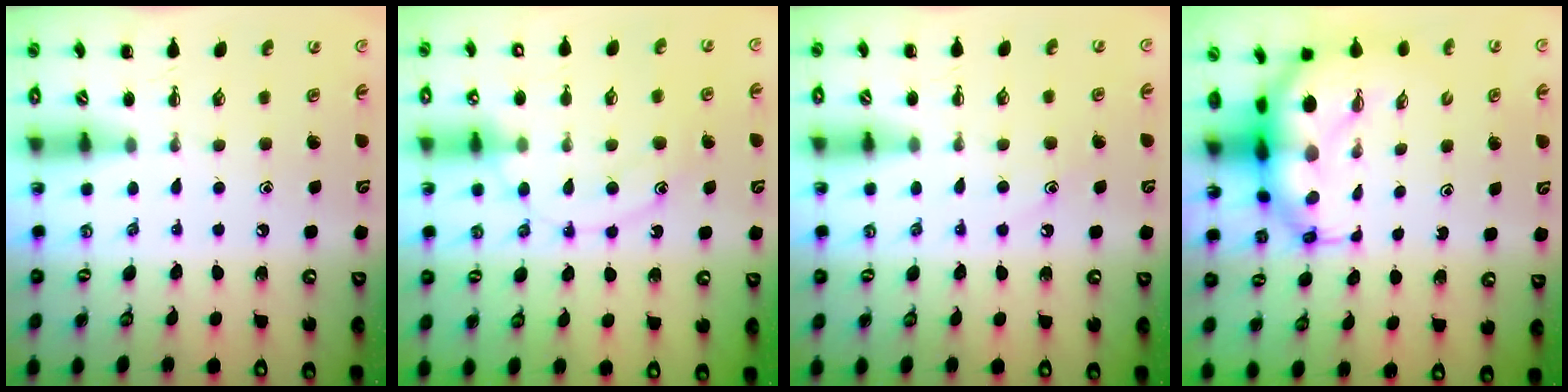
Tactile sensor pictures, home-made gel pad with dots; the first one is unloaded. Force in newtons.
{"total": 12.9, "press": 12.9, "slide": 0.6}
{"total": 8.4, "press": 8.3, "slide": 1.2}
{"total": 7.9, "press": 7.6, "slide": 2.1}